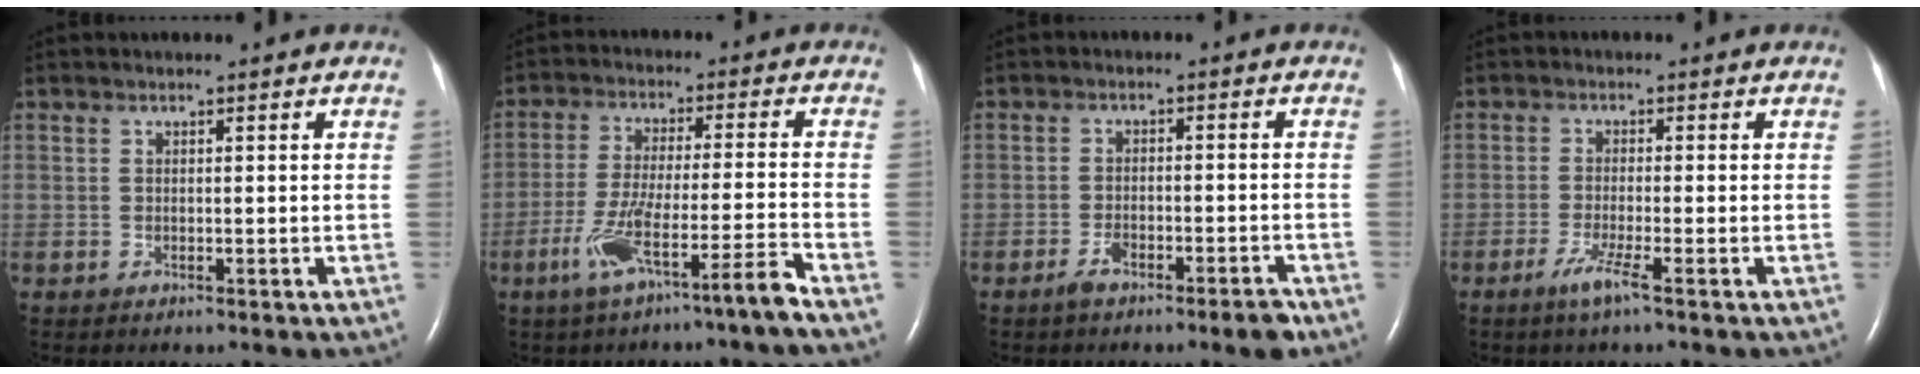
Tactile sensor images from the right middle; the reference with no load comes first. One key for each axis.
{"total": 9.0, "fx": -5.7, "fy": -0.9, "fz": 6.9, "tx": -0.133, "ty": -0.008, "tz": -0.103}
{"total": 4.6, "fx": -3.3, "fy": 0.8, "fz": 3.1, "tx": -0.052, "ty": -0.001, "tz": -0.053}
{"total": 3.2, "fx": -1.9, "fy": -0.5, "fz": 2.5, "tx": -0.053, "ty": -0.009, "tz": -0.043}